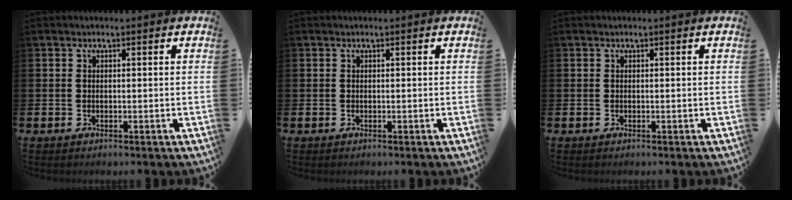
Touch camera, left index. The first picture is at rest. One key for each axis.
{"total": 0.0}
{"total": 0.0}